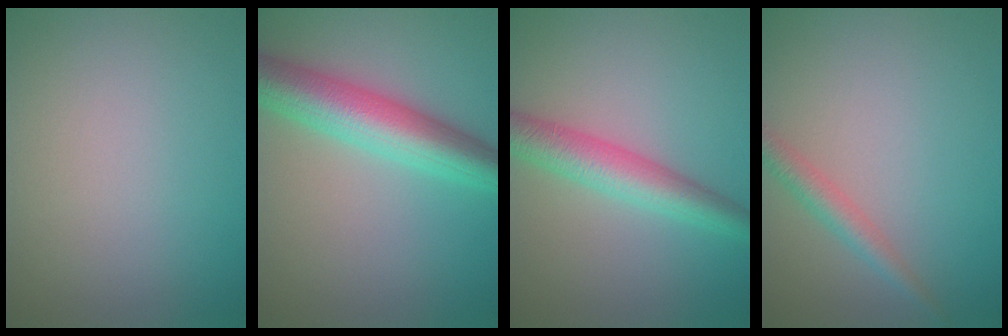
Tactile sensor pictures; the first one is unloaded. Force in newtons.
{"total": 7.0, "press": 7.0, "slide": 0.2}
{"total": 4.6, "press": 4.6, "slide": 0.2}
{"total": 2.1, "press": 2.1, "slide": 0.0}